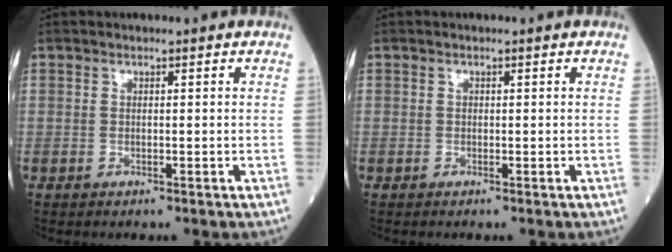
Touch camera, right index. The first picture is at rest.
{"total": 0.0}